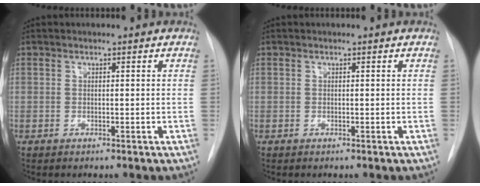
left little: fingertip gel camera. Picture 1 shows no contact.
{"total": 0.0}